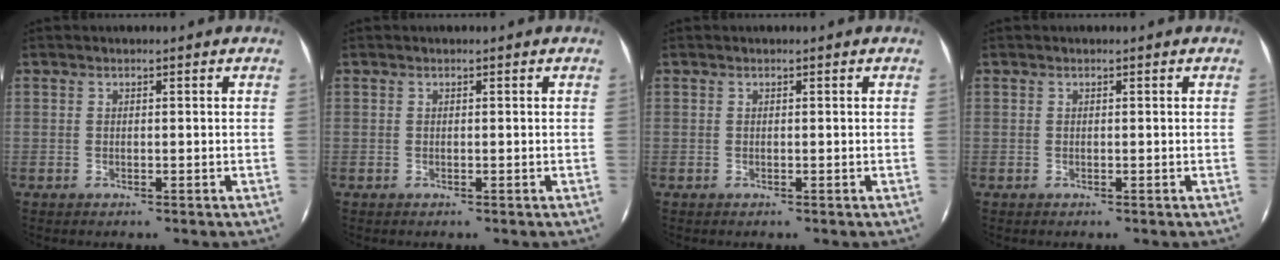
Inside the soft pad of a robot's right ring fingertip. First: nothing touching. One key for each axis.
{"total": 0.0}
{"total": 0.0}
{"total": 0.0}